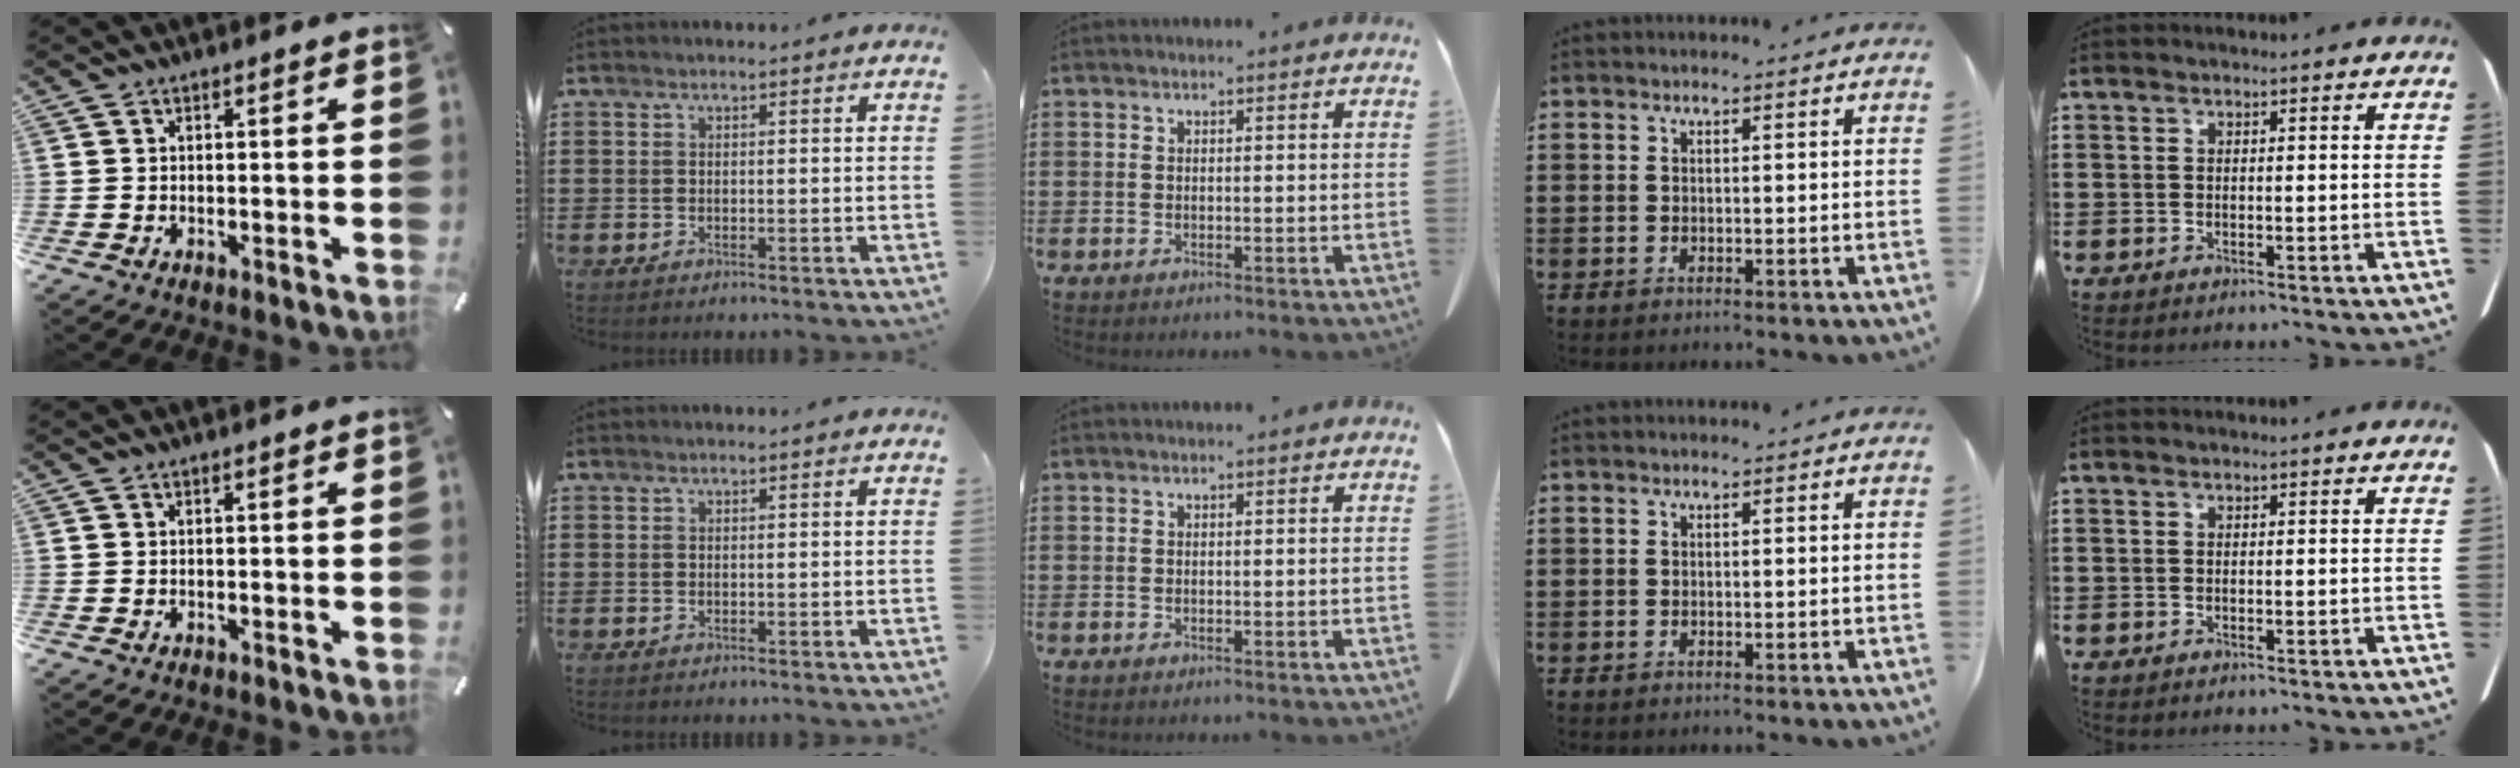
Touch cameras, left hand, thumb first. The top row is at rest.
{}